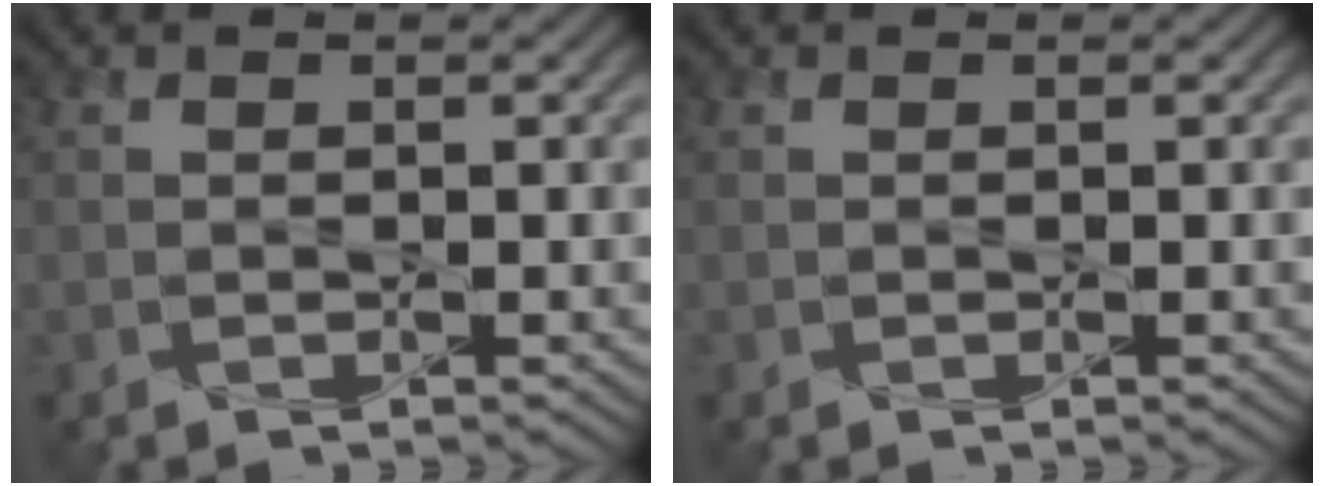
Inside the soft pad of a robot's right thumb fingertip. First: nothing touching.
{"total": 0.0}